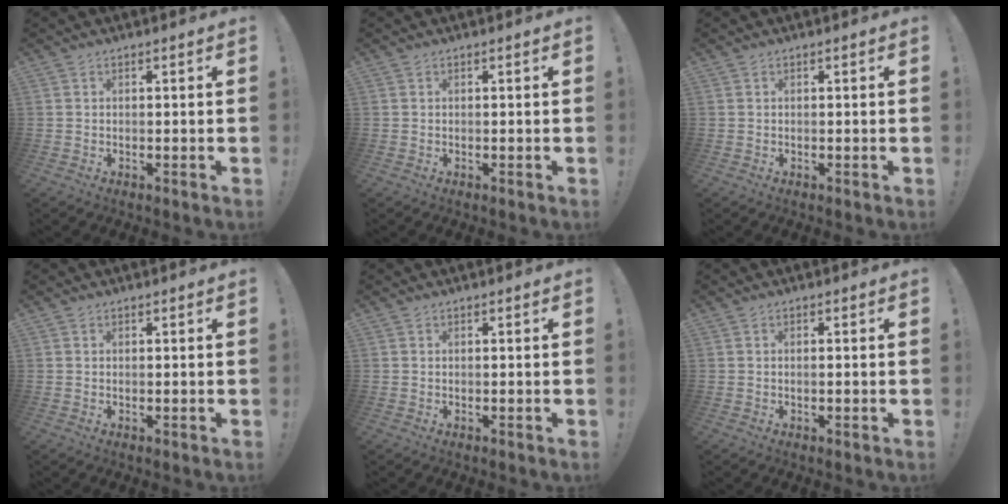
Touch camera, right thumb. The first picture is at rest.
{"total": 0.0}
{"total": 0.0}
{"total": 0.5, "force": [0.4, 0.2, -0.1], "torque": [0.004, 0.000, 0.008]}
{"total": 0.0}
{"total": 0.7, "force": [-0.3, -0.1, 0.6], "torque": [-0.010, -0.001, -0.005]}